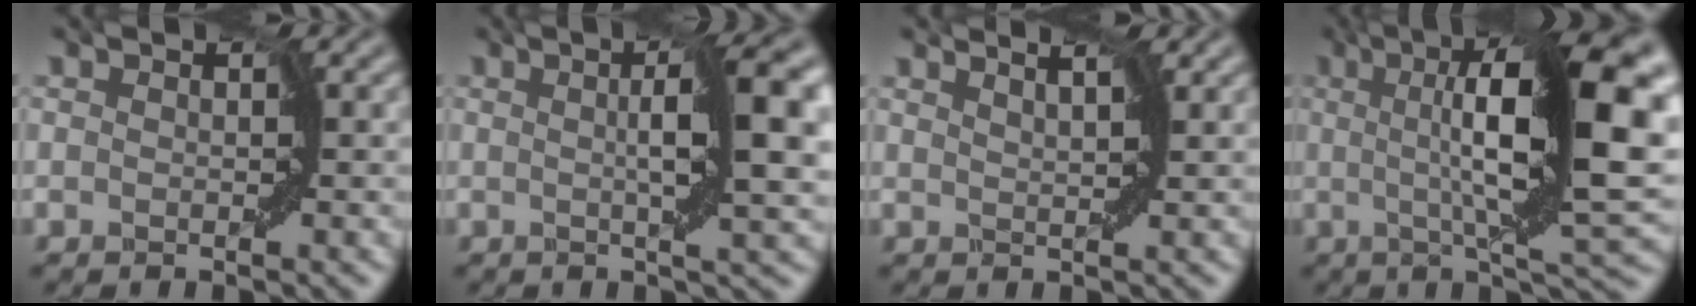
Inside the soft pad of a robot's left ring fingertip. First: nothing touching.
{"total": 7.7, "force": [1.0, 1.4, 7.5], "torque": [-0.113, 0.011, 0.011]}
{"total": 2.7, "force": [2.3, 0.5, 1.3], "torque": [-0.009, 0.007, 0.009]}
{"total": 14.2, "force": [2.2, 2.8, 13.8], "torque": [-0.183, 0.010, 0.035]}